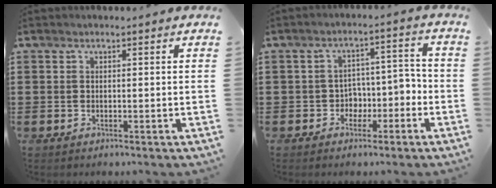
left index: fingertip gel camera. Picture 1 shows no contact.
{"total": 3.8, "force": [-2.3, 2.8, 1.2], "torque": [-0.033, 0.008, -0.049]}